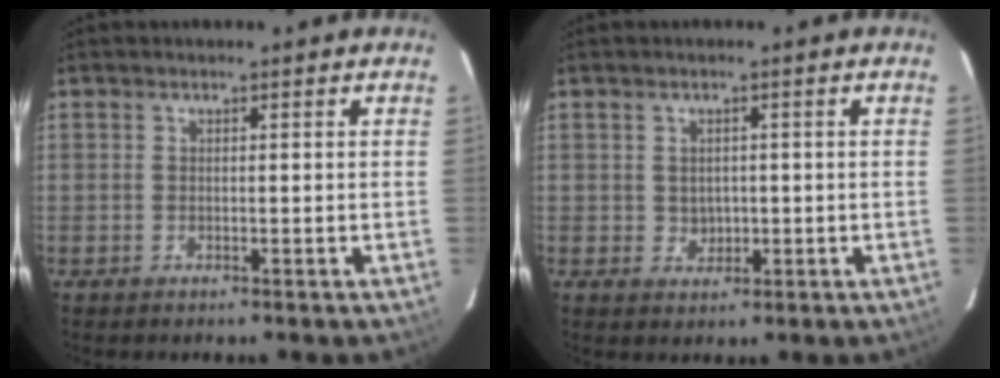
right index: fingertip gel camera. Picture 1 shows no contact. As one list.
[{"total": 2.5, "force": [0.0, 2.3, 1.0], "torque": [-0.015, 0.004, 0.007]}]